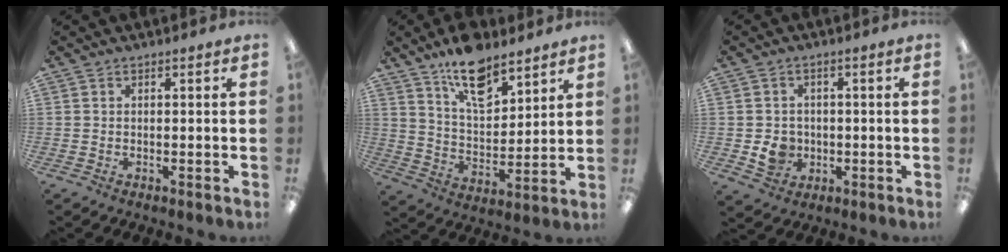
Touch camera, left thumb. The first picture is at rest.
{"total": 13.8, "force": [10.3, 6.1, 6.9], "torque": [-0.109, -0.059, 0.183]}
{"total": 5.5, "force": [-1.0, 4.9, 2.1], "torque": [-0.030, 0.006, -0.015]}